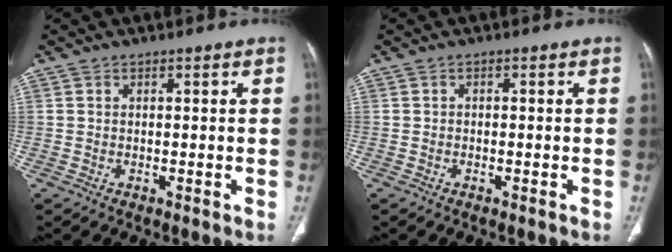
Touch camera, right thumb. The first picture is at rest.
{"total": 0.0}